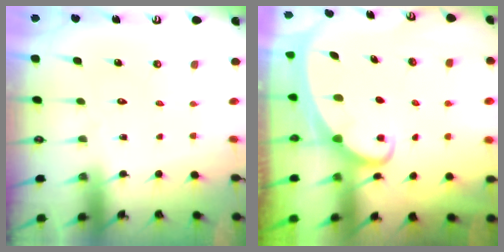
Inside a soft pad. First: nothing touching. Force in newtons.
{"total": 2.0, "press": 2.0, "slide": 0.2}